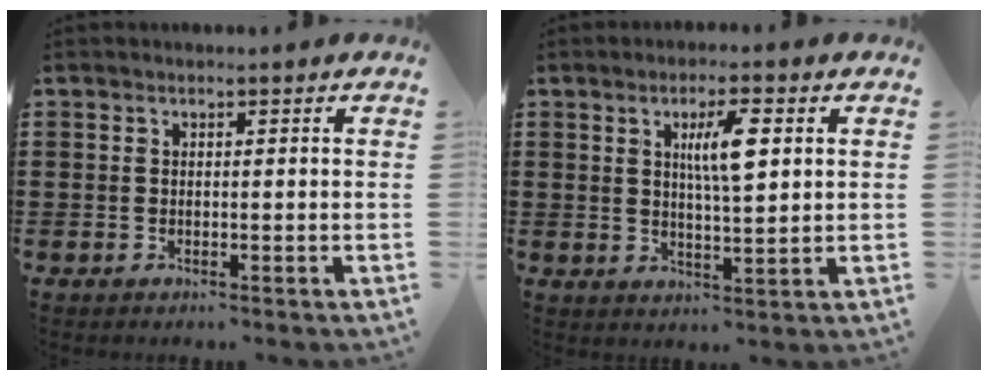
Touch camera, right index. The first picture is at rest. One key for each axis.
{"total": 6.2, "fx": 1.8, "fy": 1.5, "fz": 5.7, "tx": -0.109, "ty": 0.005, "tz": 0.024}